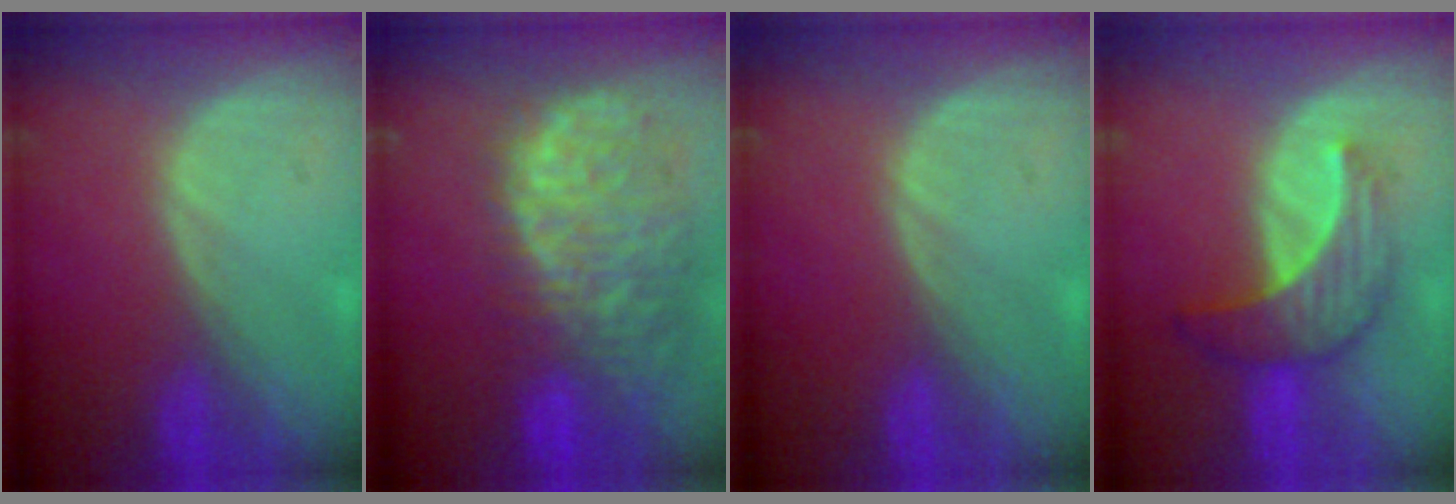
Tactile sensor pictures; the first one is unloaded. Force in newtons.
{"total": 13.5, "press": 11.1, "slide": 7.8}
{"total": 0.0}
{"total": 7.0, "press": 6.6, "slide": 2.3}